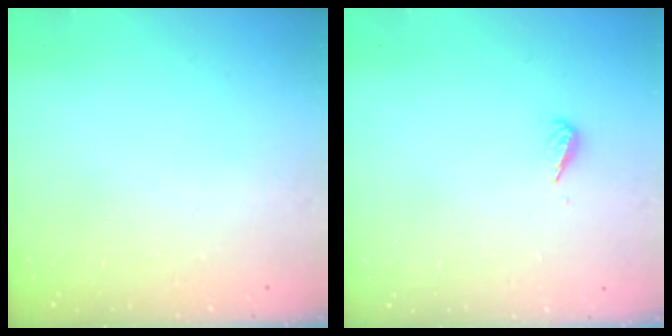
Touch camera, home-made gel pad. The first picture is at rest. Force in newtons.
{"total": 2.7, "press": 2.7, "slide": 0.6}